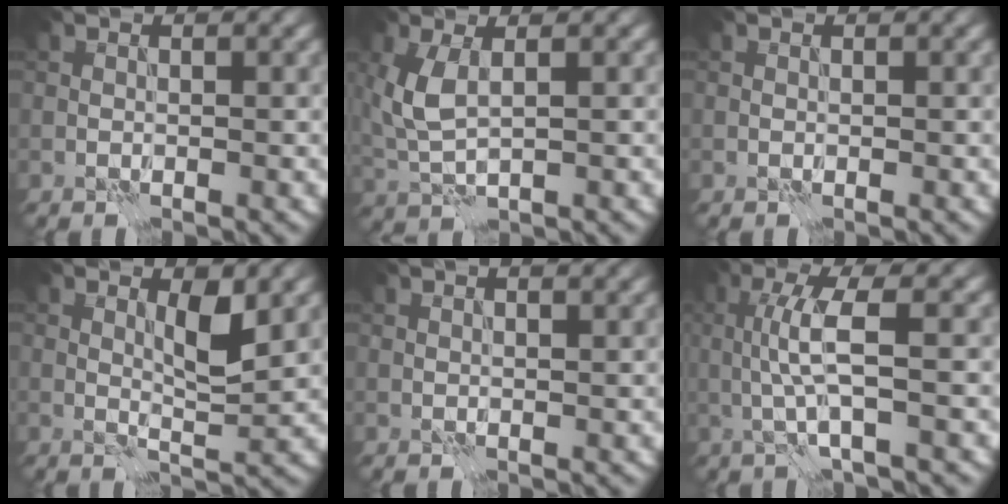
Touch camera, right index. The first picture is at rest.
{"total": 4.4, "force": [0.9, 2.1, 3.8], "torque": [-0.099, 0.001, 0.019]}
{"total": 0.0}
{"total": 2.8, "force": [1.3, 0.4, 2.4], "torque": [-0.041, -0.004, 0.021]}
{"total": 4.8, "force": [3.4, 1.9, 2.9], "torque": [-0.029, 0.032, 0.028]}
{"total": 4.0, "force": [0.0, 0.5, 4.0], "torque": [-0.086, -0.001, 0.003]}